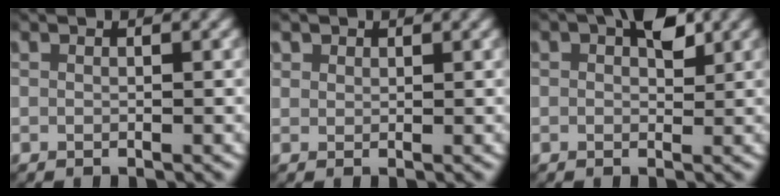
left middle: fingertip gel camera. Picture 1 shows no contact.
{"total": 1.7, "force": [1.0, 1.3, 0.4], "torque": [-0.015, -0.002, 0.023]}
{"total": 2.5, "force": [0.9, 1.4, 1.8], "torque": [-0.024, -0.001, 0.014]}